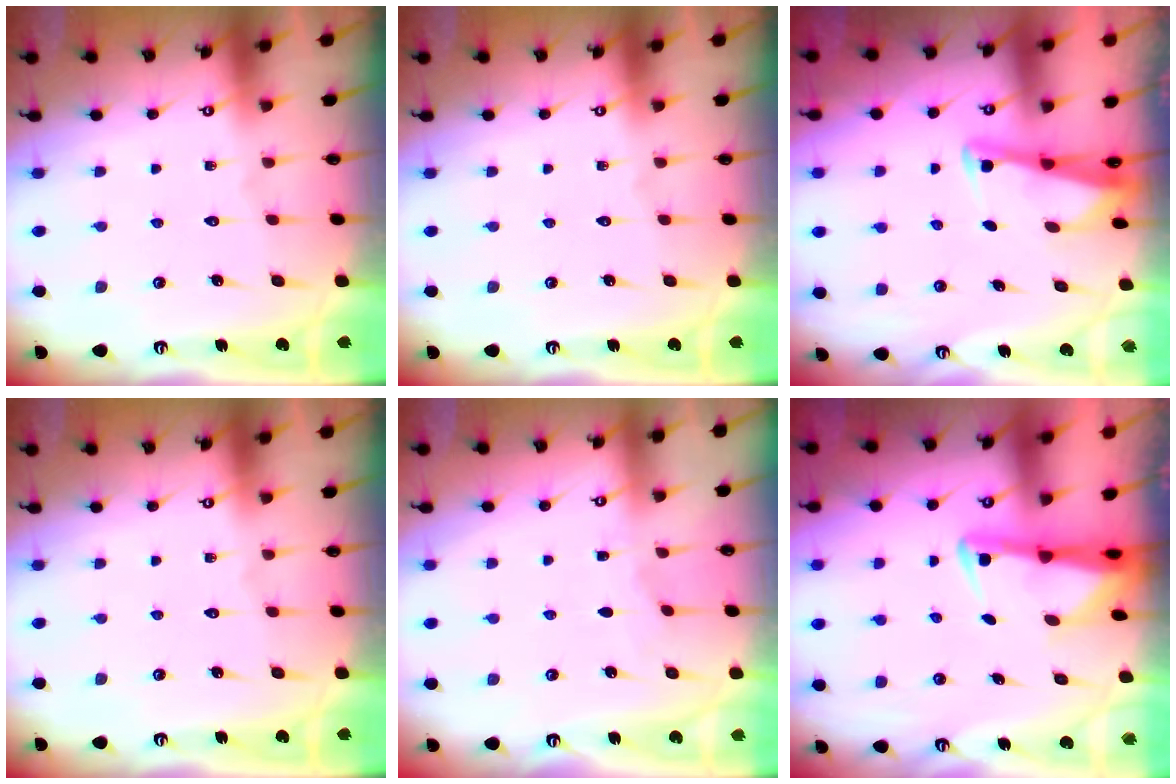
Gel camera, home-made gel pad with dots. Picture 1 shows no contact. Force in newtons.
{"total": 0.0}
{"total": 3.0, "press": 3.0, "slide": 0.3}
{"total": 0.0}
{"total": 1.6, "press": 1.6, "slide": 0.3}
{"total": 3.0, "press": 3.0, "slide": 0.7}